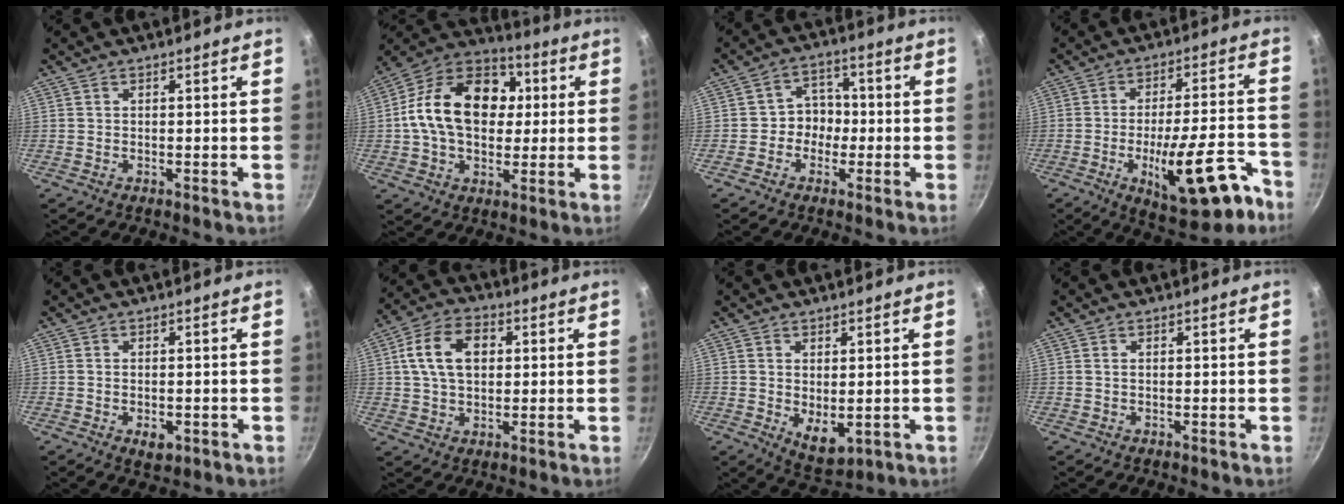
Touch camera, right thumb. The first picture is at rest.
{"total": 20.6, "force": [2.1, 14.8, 14.2], "torque": [-0.208, 0.030, 0.019]}
{"total": 5.8, "force": [-1.2, 5.1, 2.4], "torque": [0.014, 0.023, -0.027]}
{"total": 17.7, "force": [-8.3, 6.3, 14.3], "torque": [-0.180, 0.047, -0.109]}
{"total": 2.9, "force": [-0.7, 1.8, 2.1], "torque": [-0.034, -0.009, -0.008]}
{"total": 10.1, "force": [2.1, 6.8, 7.2], "torque": [-0.112, 0.014, 0.028]}
{"total": 5.9, "force": [0.1, 3.4, 4.8], "torque": [-0.067, -0.018, 0.015]}
{"total": 0.7, "force": [0.2, 0.3, 0.5], "torque": [-0.010, 0.001, 0.003]}